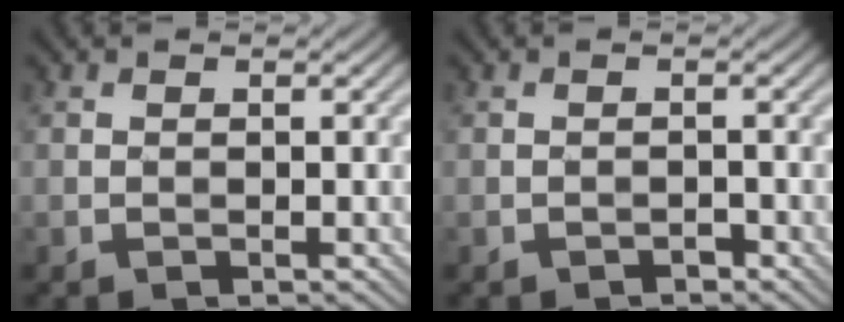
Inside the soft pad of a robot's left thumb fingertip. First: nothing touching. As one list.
[{"total": 0.8, "force": [-0.7, 0.2, 0.1], "torque": [0.001, -0.001, -0.015]}]